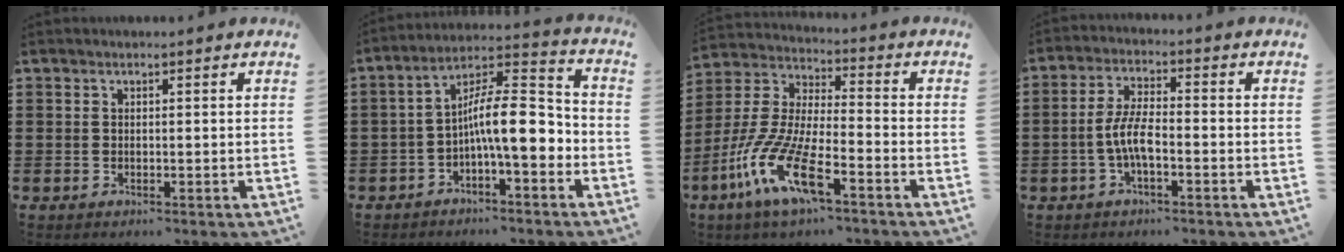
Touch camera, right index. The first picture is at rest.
{"total": 10.7, "force": [-2.2, 3.1, 10.0], "torque": [-0.162, -0.003, -0.042]}
{"total": 12.1, "force": [-7.3, 2.7, 9.2], "torque": [-0.229, -0.017, -0.151]}
{"total": 5.7, "force": [-1.7, 1.7, 5.2], "torque": [-0.125, -0.006, -0.041]}